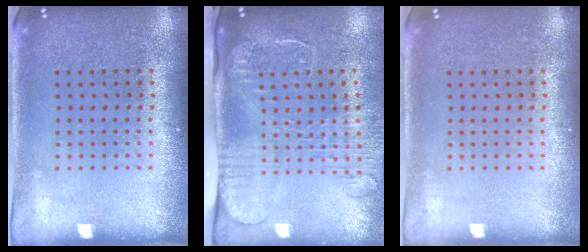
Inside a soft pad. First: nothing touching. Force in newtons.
{"total": 2.6, "press": 2.1, "slide": 1.7}
{"total": 0.0}